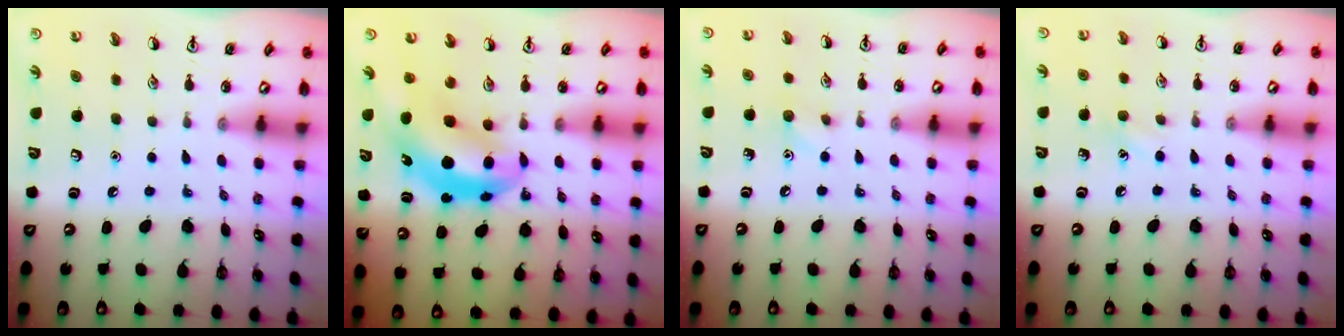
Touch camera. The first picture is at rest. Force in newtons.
{"total": 7.3, "press": 7.0, "slide": 2.1}
{"total": 5.4, "press": 5.1, "slide": 1.8}
{"total": 5.1, "press": 4.8, "slide": 1.6}